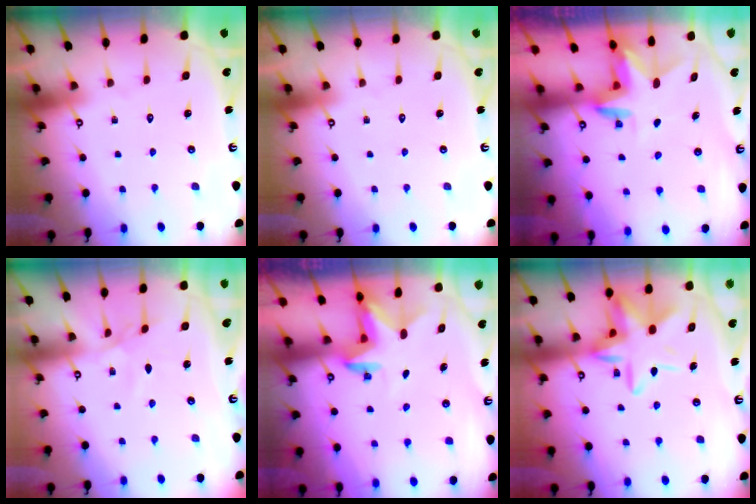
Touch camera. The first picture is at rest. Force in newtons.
{"total": 0.0}
{"total": 3.0, "press": 3.0, "slide": 0.2}
{"total": 3.5, "press": 3.5, "slide": 0.2}
{"total": 2.4, "press": 2.3, "slide": 0.4}
{"total": 14.5, "press": 14.5, "slide": 0.9}